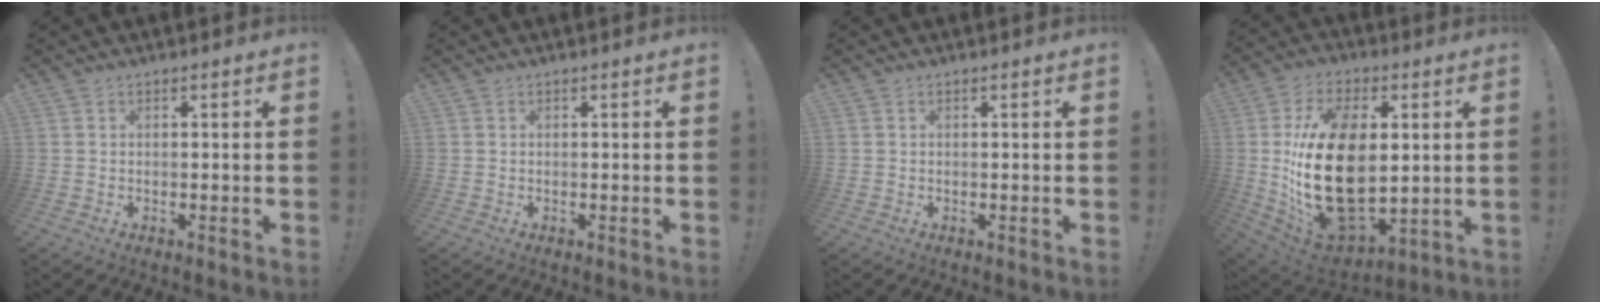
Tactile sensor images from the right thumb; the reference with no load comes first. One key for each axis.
{"total": 0.0}
{"total": 0.0}
{"total": 28.9, "fx": 1.4, "fy": 17.3, "fz": 23.1, "tx": -0.464, "ty": -0.015, "tz": 0.039}